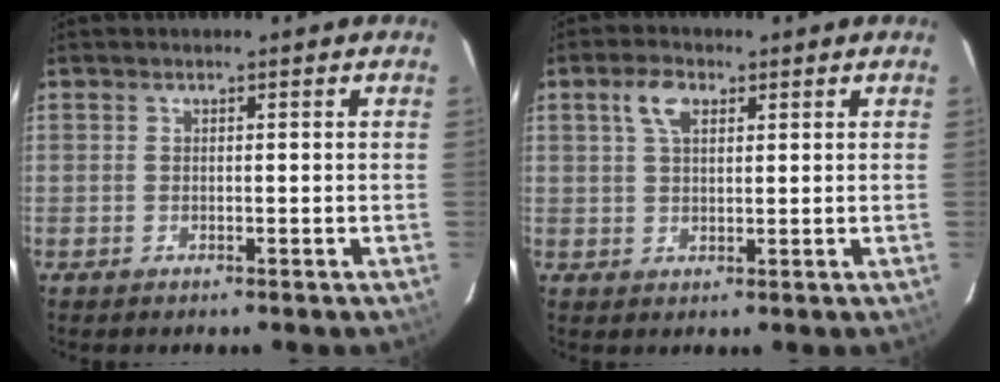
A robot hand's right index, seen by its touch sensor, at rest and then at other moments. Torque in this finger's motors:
{"motor_torque": [0.51, 0.25, 0.17, 0.06]}